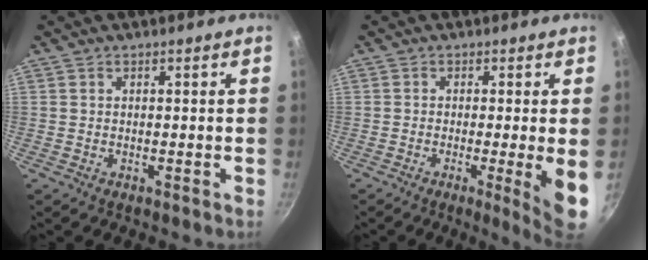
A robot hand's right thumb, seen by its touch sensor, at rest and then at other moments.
{"total": 6.9, "force": [-1.2, 0.2, 6.8], "torque": [-0.096, -0.012, -0.016]}